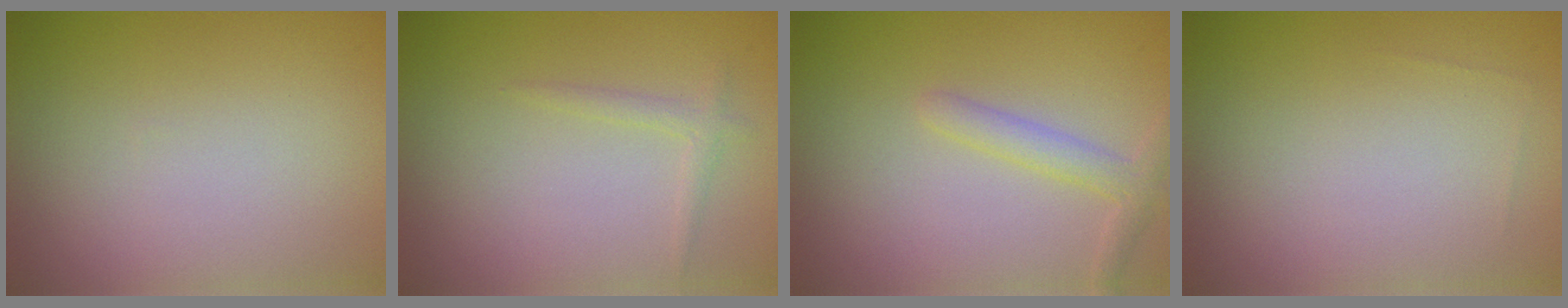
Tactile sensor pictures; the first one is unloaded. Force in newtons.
{"total": 1.1, "press": 1.1, "slide": 0.1}
{"total": 2.2, "press": 2.2, "slide": 0.1}
{"total": 0.0}